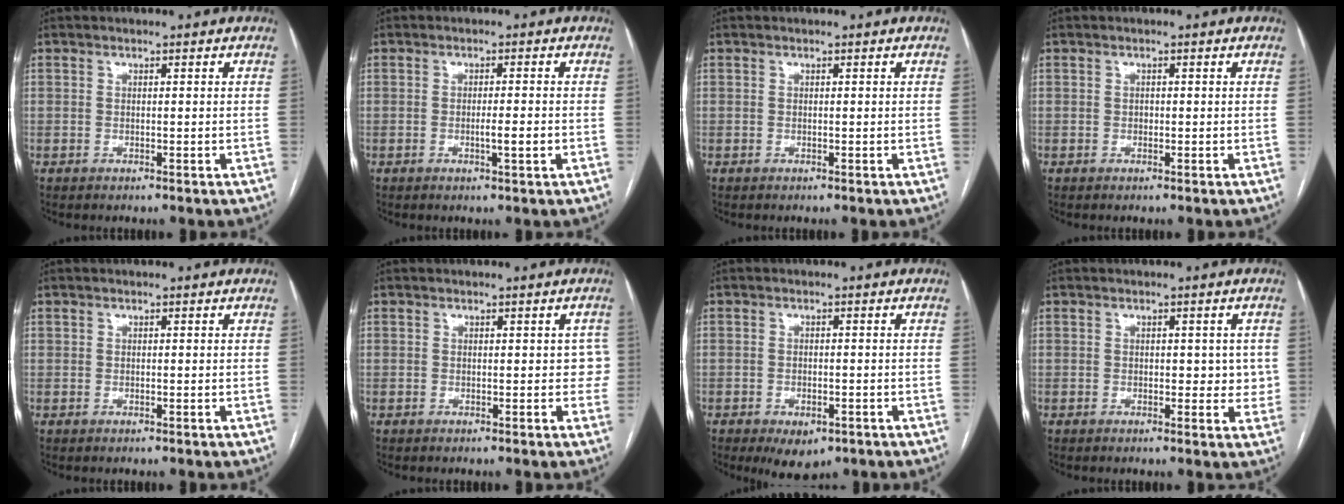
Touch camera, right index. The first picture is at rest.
{"total": 2.5, "force": [-0.7, 0.0, 2.4], "torque": [-0.042, -0.003, -0.011]}
{"total": 0.0}
{"total": 0.5, "force": [-0.1, 0.5, 0.3], "torque": [-0.003, 0.002, -0.002]}
{"total": 0.0}
{"total": 2.3, "force": [0.3, 1.5, 1.7], "torque": [-0.006, 0.014, 0.004]}
{"total": 4.9, "force": [-2.8, 2.7, 3.0], "torque": [-0.038, -0.003, -0.032]}
{"total": 3.9, "force": [0.3, 2.4, 3.1], "torque": [-0.027, 0.008, 0.004]}